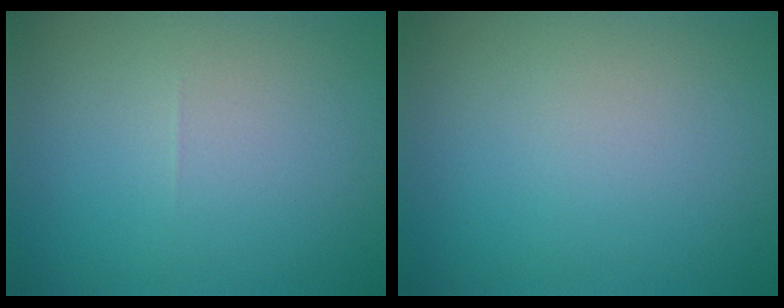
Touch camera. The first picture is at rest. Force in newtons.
{"total": 0.0}